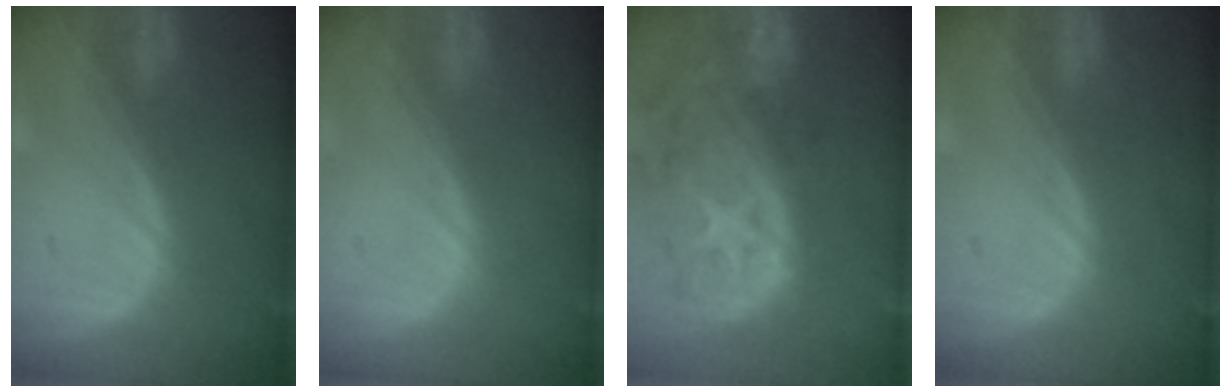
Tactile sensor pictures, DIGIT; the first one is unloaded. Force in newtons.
{"total": 0.0}
{"total": 13.9, "press": 11.4, "slide": 8.1}
{"total": 0.0}